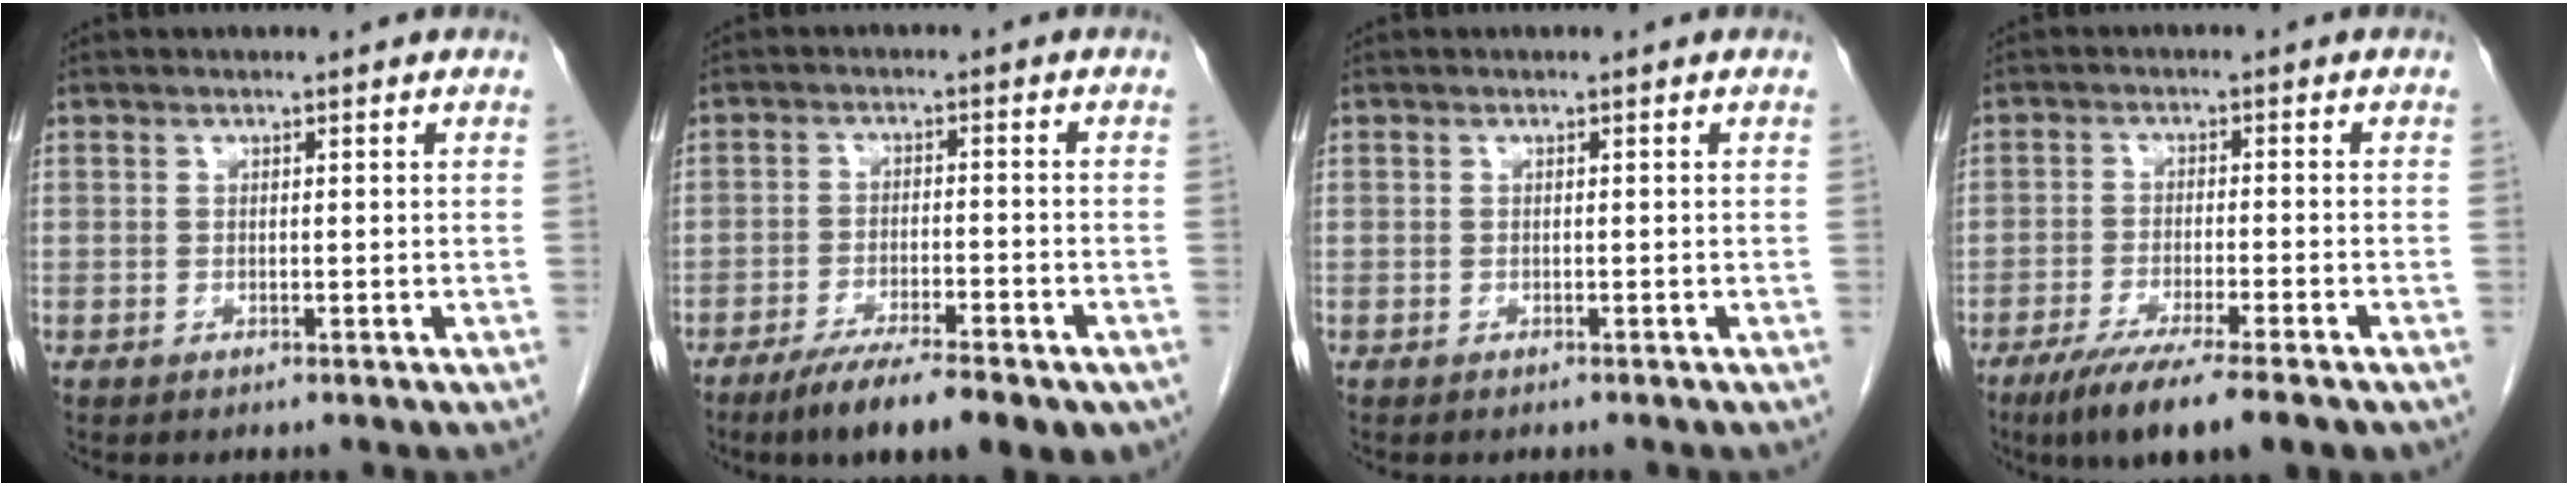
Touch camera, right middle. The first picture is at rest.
{"total": 12.9, "force": [-9.2, 2.8, 8.6], "torque": [-0.108, -0.013, -0.136]}
{"total": 0.6, "force": [-0.6, 0.1, 0.0], "torque": [-0.006, -0.001, -0.012]}
{"total": 9.9, "force": [-7.2, 0.5, 6.8], "torque": [-0.107, -0.024, -0.113]}